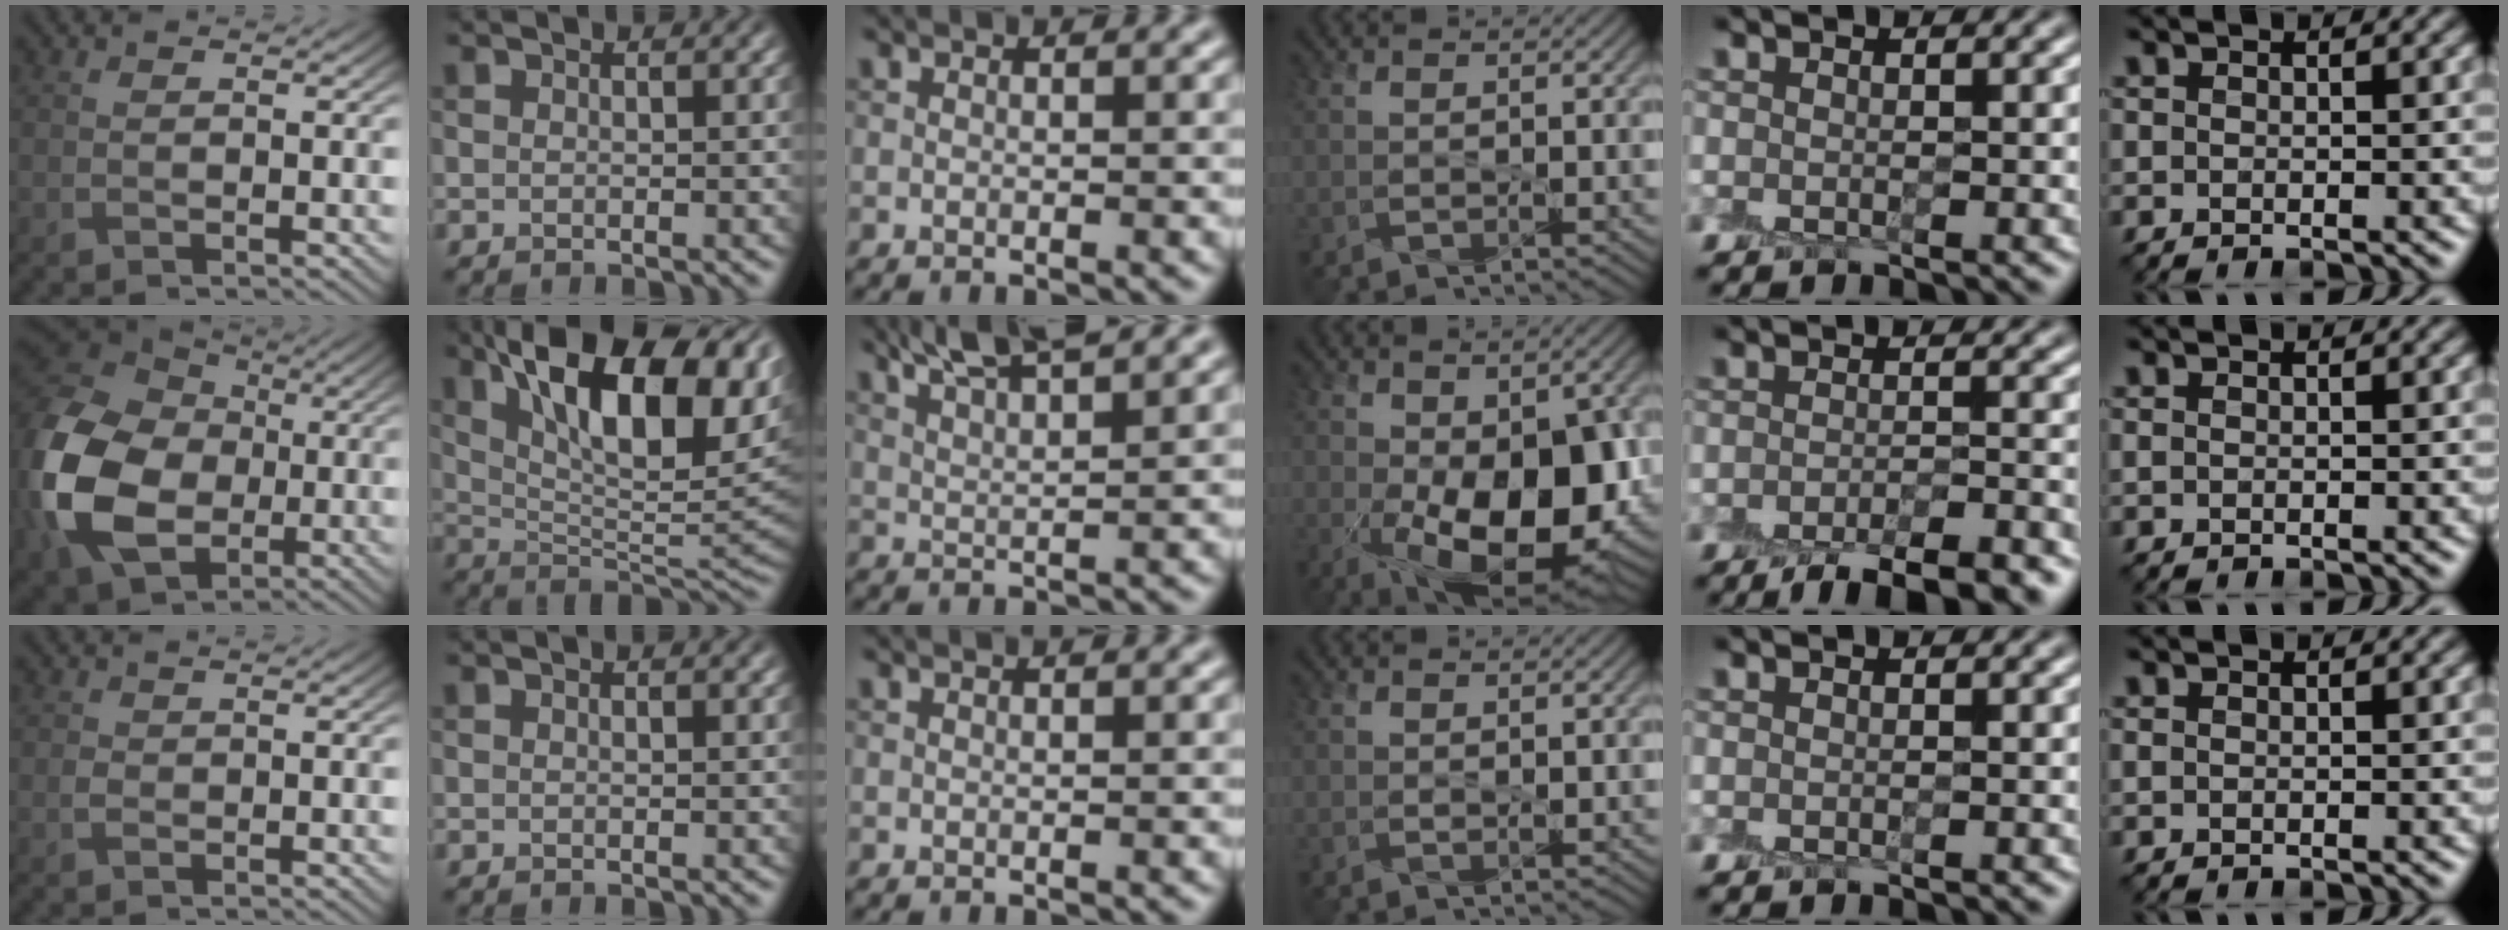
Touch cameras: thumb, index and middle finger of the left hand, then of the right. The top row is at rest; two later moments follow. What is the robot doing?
{"motion": "peel", "object": "shipping label"}